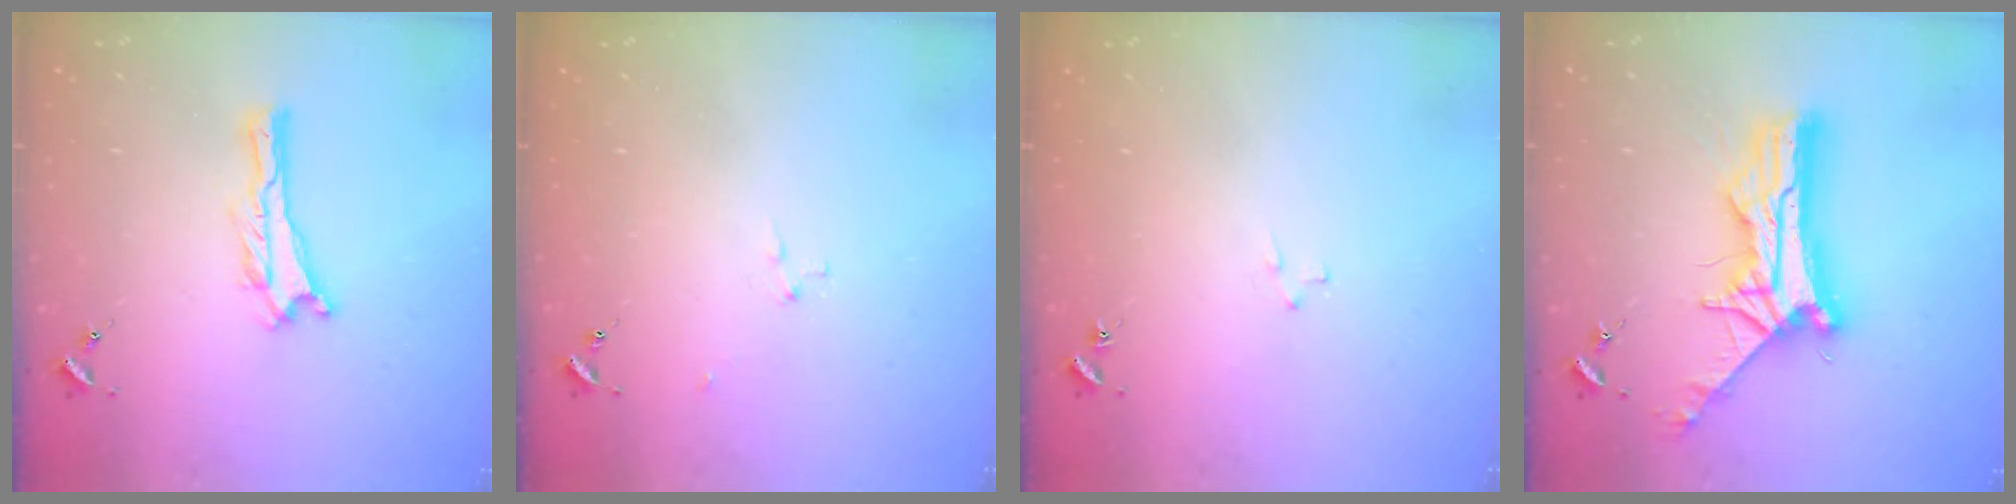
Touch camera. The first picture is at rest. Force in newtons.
{"total": 2.9, "press": 2.9, "slide": 0.3}
{"total": 1.9, "press": 1.9, "slide": 0.1}
{"total": 10.4, "press": 10.4, "slide": 0.9}